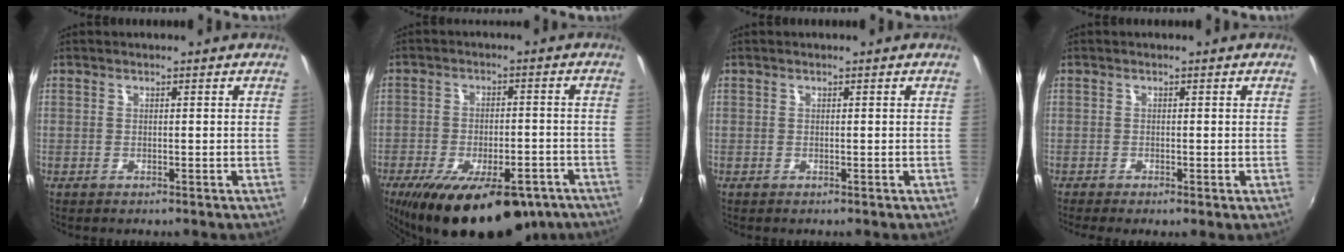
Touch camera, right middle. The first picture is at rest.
{"total": 20.3, "force": [-13.3, 8.8, 12.5], "torque": [-0.225, -0.024, -0.185]}
{"total": 0.0}
{"total": 1.1, "force": [-0.5, 0.2, 1.0], "torque": [-0.020, -0.006, -0.009]}